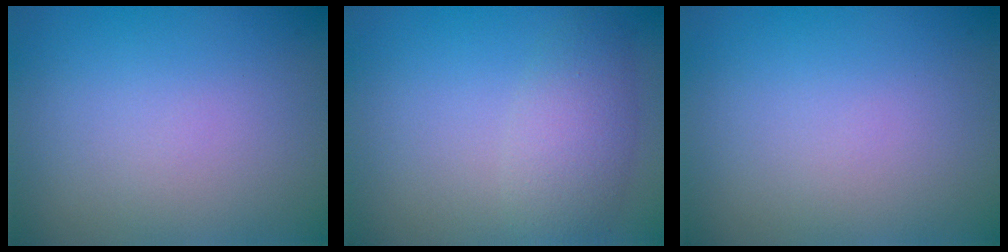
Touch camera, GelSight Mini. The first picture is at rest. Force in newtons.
{"total": 3.5, "press": 3.4, "slide": 0.2}
{"total": 0.0}